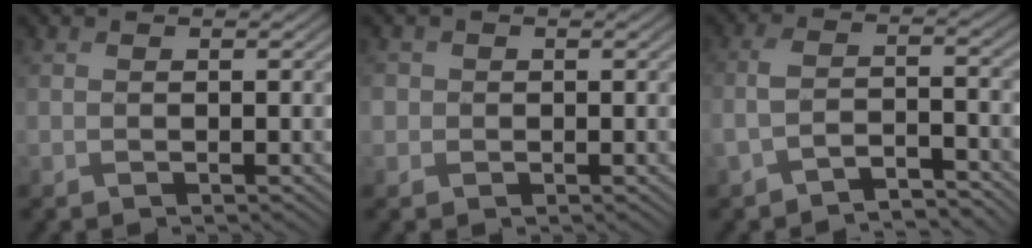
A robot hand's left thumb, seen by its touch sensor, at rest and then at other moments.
{"total": 1.7, "force": [0.0, 1.6, 0.3], "torque": [-0.008, -0.002, -0.004]}
{"total": 4.1, "force": [-3.2, 1.1, 2.3], "torque": [-0.051, -0.001, -0.067]}